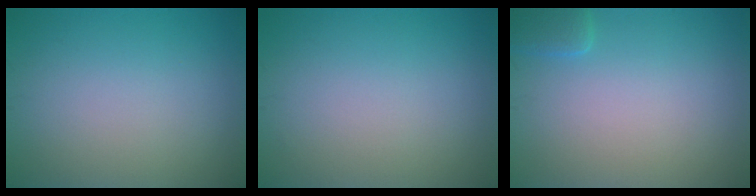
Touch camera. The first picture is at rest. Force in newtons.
{"total": 0.0}
{"total": 1.4, "press": 1.4, "slide": 0.1}